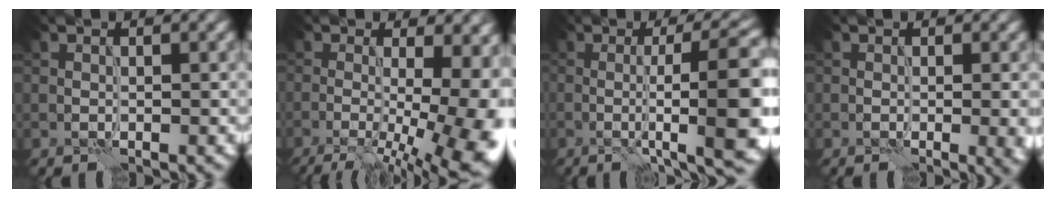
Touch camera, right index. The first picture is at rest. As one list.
[{"total": 17.2, "force": [-2.2, 7.7, 15.3], "torque": [-0.140, -0.009, -0.008]}, {"total": 13.0, "force": [-1.9, 3.3, 12.4], "torque": [-0.126, 0.015, -0.019]}, {"total": 3.6, "force": [-0.4, 1.5, 3.2], "torque": [-0.011, 0.000, 0.001]}]